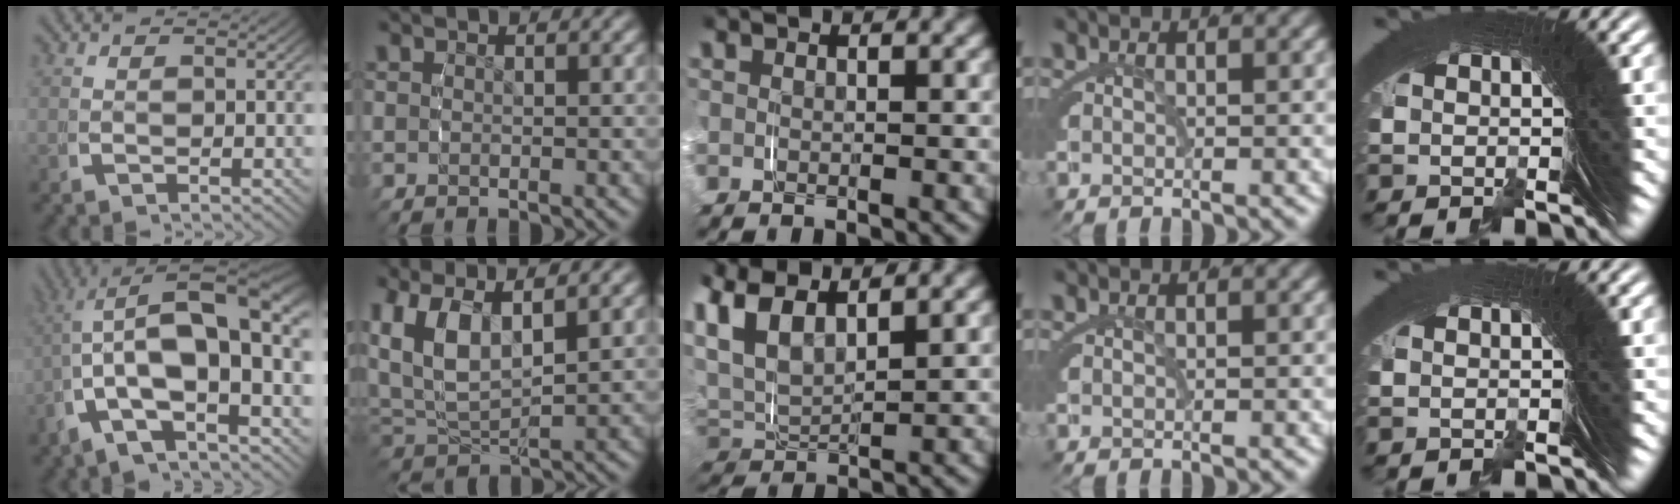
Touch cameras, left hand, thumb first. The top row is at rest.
{"thumb": {"total": 12.5, "force": [1.1, 7.1, 10.2], "torque": [-0.174, -0.014, 0.018]}, "index": {"total": 8.1, "force": [2.7, 5.5, 5.3], "torque": [-0.149, -0.015, 0.056]}, "middle": {"total": 7.5, "force": [2.3, 5.6, 4.5], "torque": [-0.150, -0.016, 0.041]}}